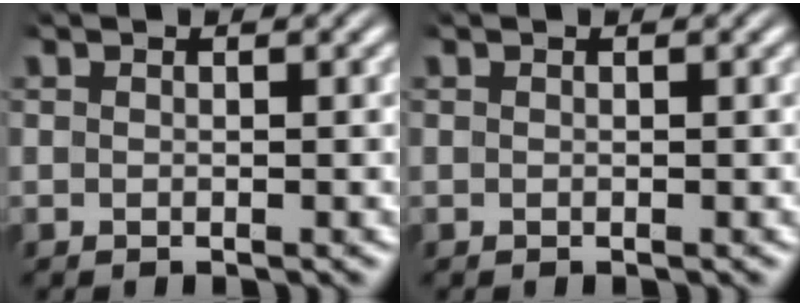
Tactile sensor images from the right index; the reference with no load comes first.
{"total": 0.0}